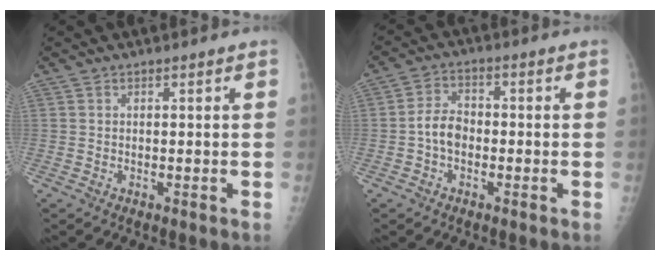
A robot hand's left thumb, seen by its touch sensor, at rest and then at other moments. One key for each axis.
{"total": 4.9, "fx": -1.3, "fy": 3.4, "fz": 3.3, "tx": -0.050, "ty": 0.019, "tz": -0.029}